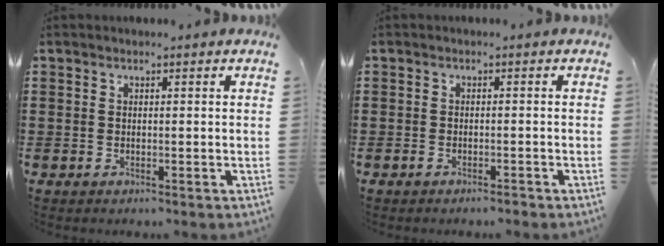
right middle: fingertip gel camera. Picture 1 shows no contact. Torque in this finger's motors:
{"motor_torque": [-0.05, -0.04, -0.02, -0.01]}